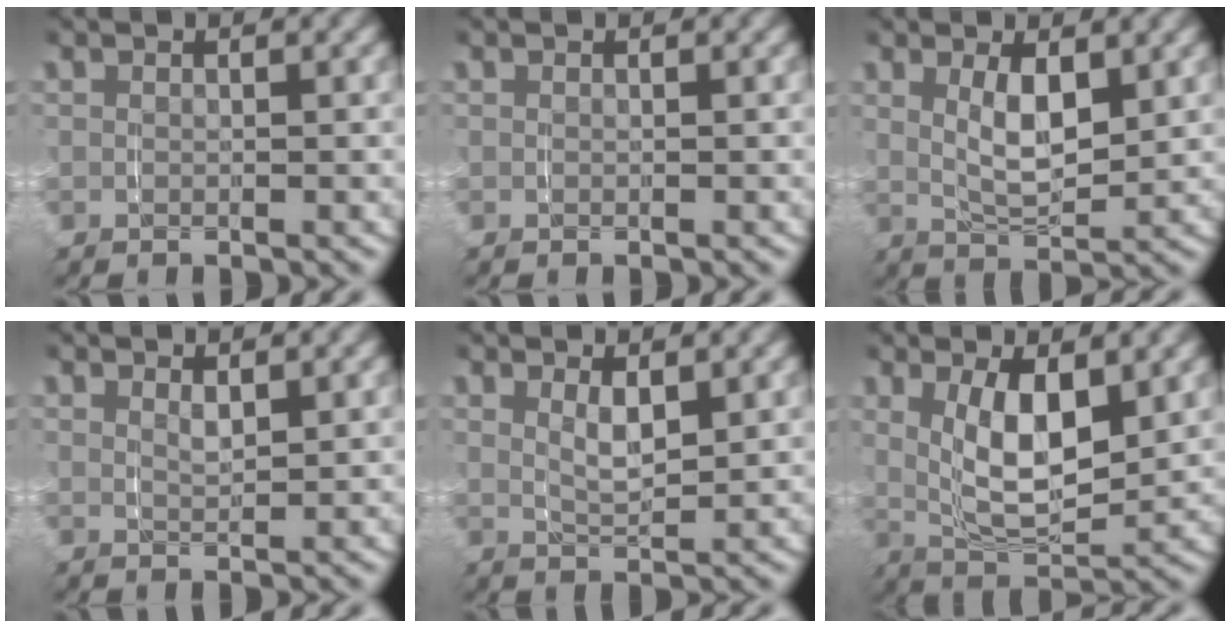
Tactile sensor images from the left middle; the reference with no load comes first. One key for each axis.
{"total": 0.0}
{"total": 3.9, "fx": 0.5, "fy": 1.8, "fz": 3.4, "tx": -0.068, "ty": -0.019, "tz": 0.016}
{"total": 1.3, "fx": 1.0, "fy": 0.3, "fz": 0.8, "tx": -0.020, "ty": -0.013, "tz": 0.022}
{"total": 2.5, "fx": 1.0, "fy": 1.1, "fz": 2.0, "tx": -0.043, "ty": -0.014, "tz": 0.021}
{"total": 6.7, "fx": 1.0, "fy": 3.6, "fz": 5.5, "tx": -0.112, "ty": -0.019, "tz": 0.024}